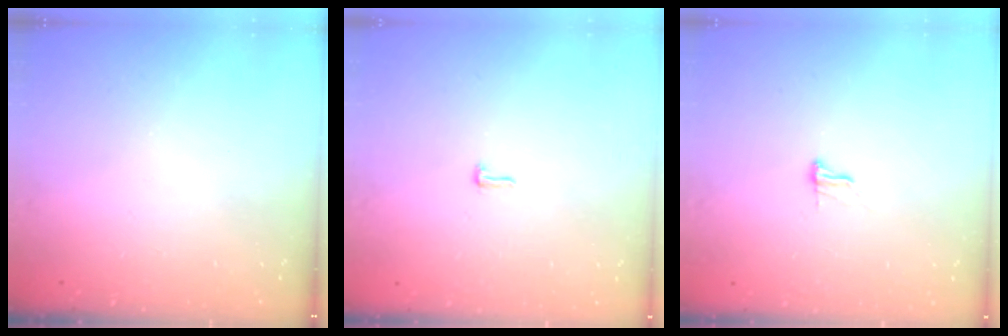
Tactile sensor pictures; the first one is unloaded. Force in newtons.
{"total": 3.7, "press": 3.3, "slide": 1.7}
{"total": 7.4, "press": 7.4, "slide": 0.8}